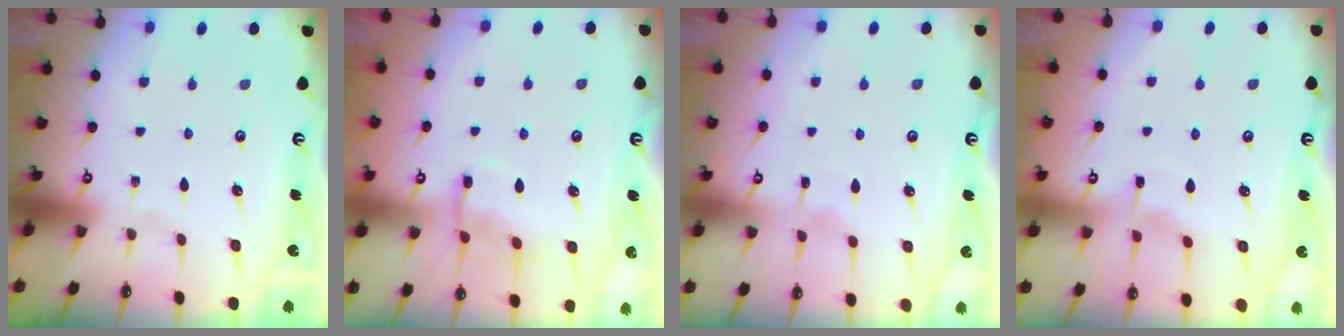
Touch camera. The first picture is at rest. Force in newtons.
{"total": 8.8, "press": 8.8, "slide": 0.8}
{"total": 3.1, "press": 3.1, "slide": 0.3}
{"total": 2.4, "press": 2.4, "slide": 0.3}